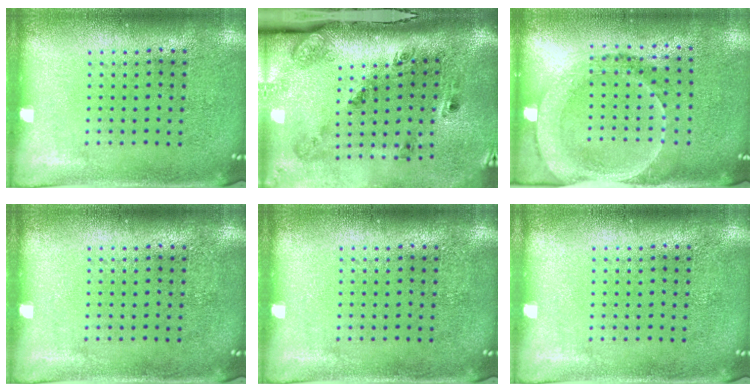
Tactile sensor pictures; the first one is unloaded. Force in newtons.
{"total": 2.8, "press": 1.7, "slide": 2.2}
{"total": 1.7, "press": 1.6, "slide": 0.7}
{"total": 0.0}
{"total": 0.0}
{"total": 0.0}